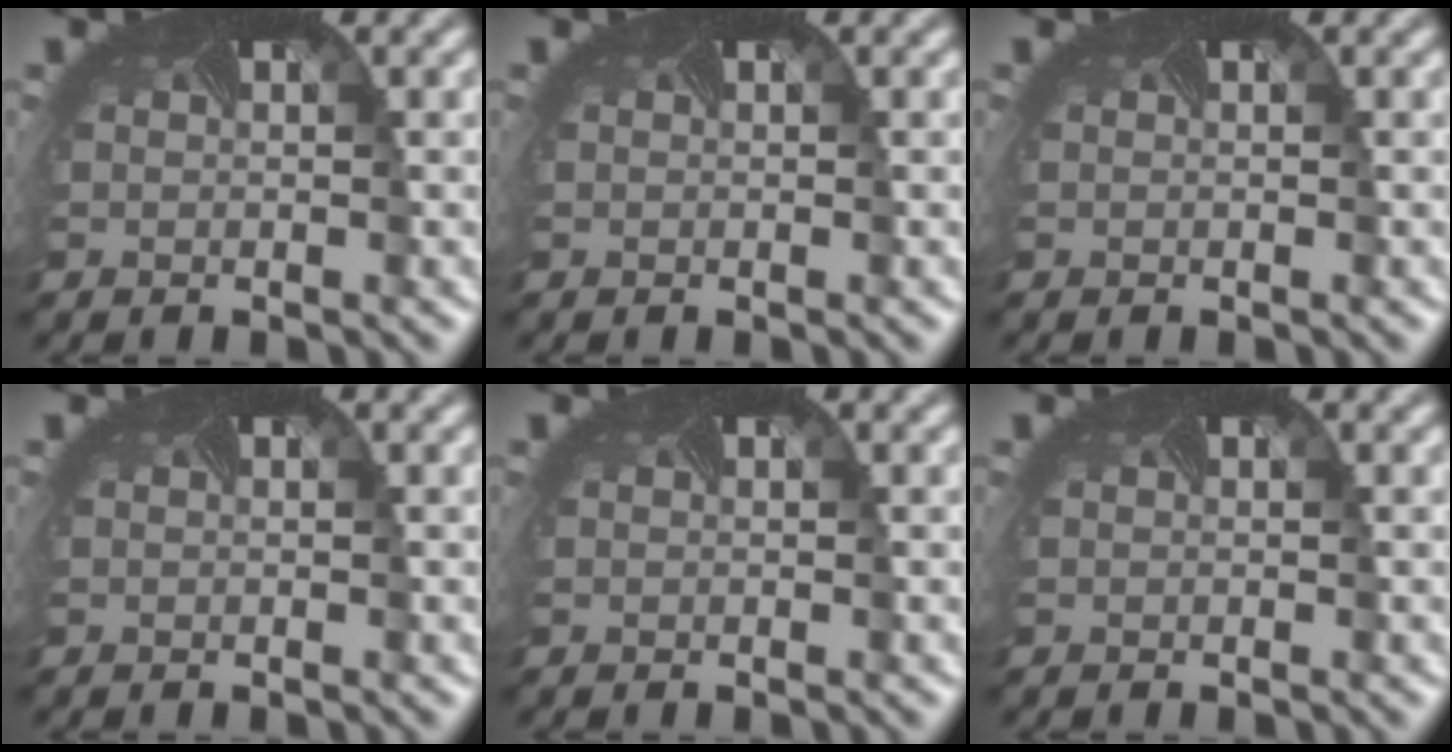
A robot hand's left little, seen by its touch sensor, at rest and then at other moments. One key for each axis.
{"total": 0.0}
{"total": 0.0}
{"total": 0.0}
{"total": 0.0}
{"total": 0.0}